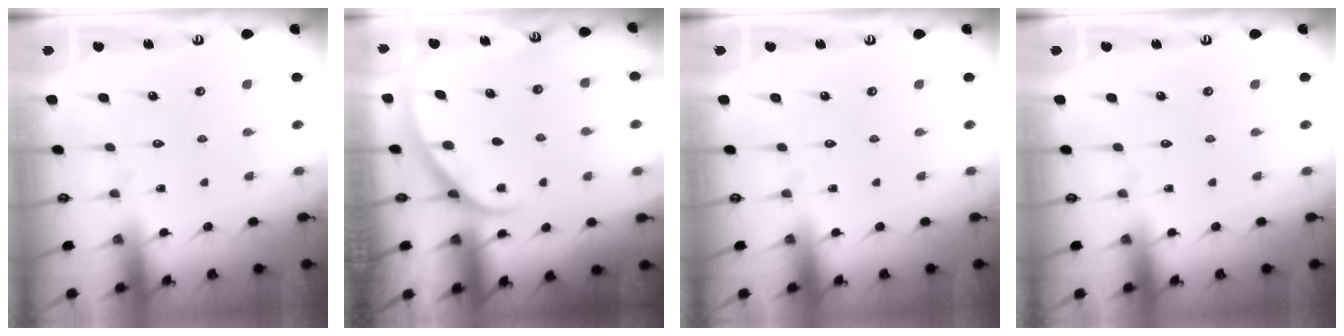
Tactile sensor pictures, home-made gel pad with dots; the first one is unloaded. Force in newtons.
{"total": 2.4, "press": 2.3, "slide": 0.3}
{"total": 0.0}
{"total": 0.0}